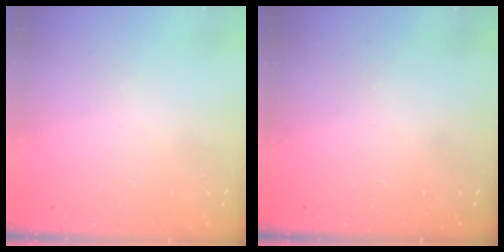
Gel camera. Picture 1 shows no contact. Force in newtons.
{"total": 0.0}